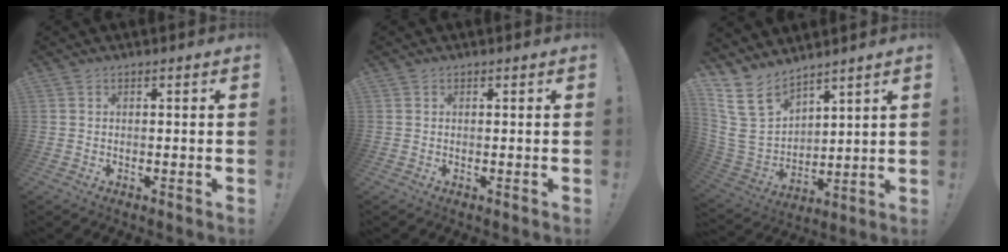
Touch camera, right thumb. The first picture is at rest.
{"total": 0.0}
{"total": 14.4, "force": [9.5, 8.5, 6.7], "torque": [-0.137, -0.074, 0.183]}